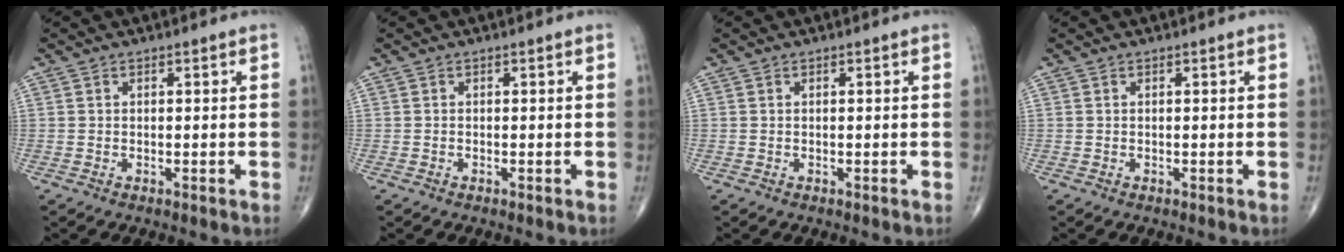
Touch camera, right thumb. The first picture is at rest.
{"total": 0.0}
{"total": 0.0}
{"total": 0.0}